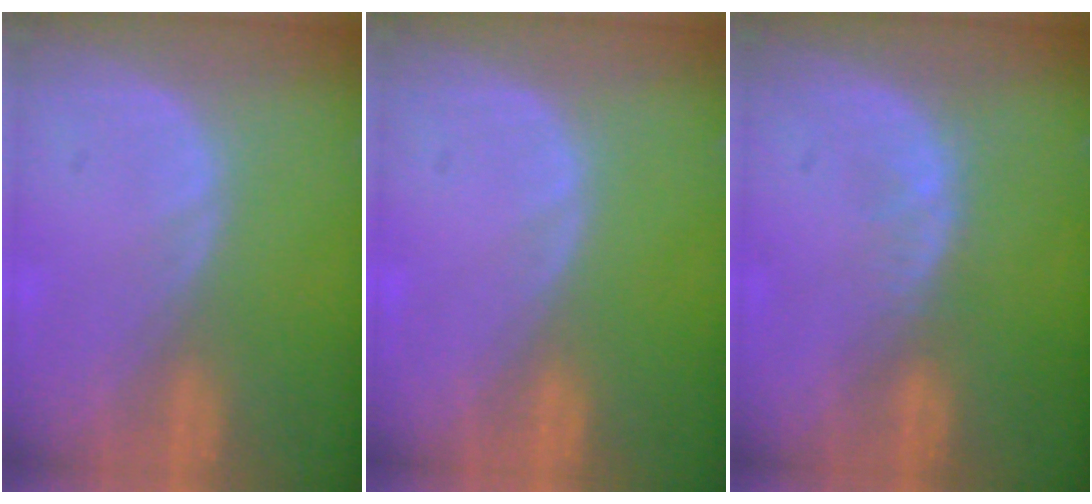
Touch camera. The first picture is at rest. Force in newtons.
{"total": 0.0}
{"total": 1.5, "press": 1.5, "slide": 0.2}